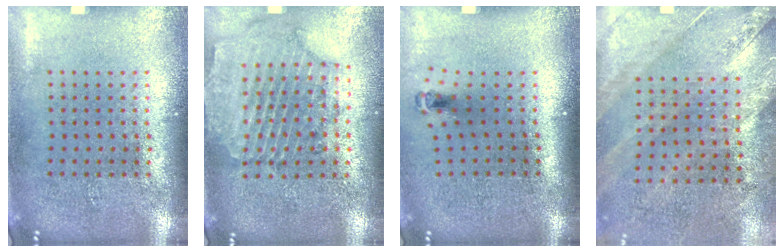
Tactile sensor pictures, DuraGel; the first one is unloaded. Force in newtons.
{"total": 0.7, "press": 0.6, "slide": 0.4}
{"total": 0.7, "press": 0.3, "slide": 0.6}
{"total": 2.4, "press": 2.0, "slide": 1.3}